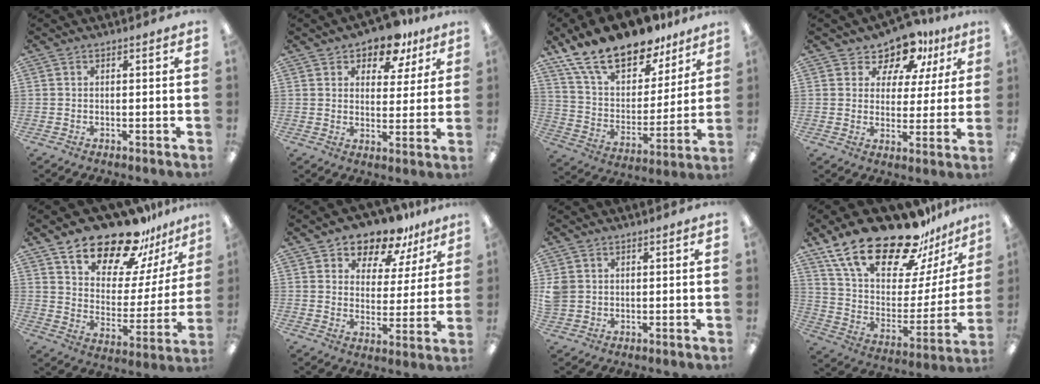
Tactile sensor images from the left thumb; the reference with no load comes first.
{"total": 9.6, "force": [7.3, 4.9, 3.8], "torque": [-0.055, -0.040, 0.131]}
{"total": 19.8, "force": [15.3, 8.8, 8.8], "torque": [-0.166, -0.098, 0.277]}
{"total": 10.2, "force": [7.9, 5.5, 3.3], "torque": [-0.061, -0.052, 0.145]}
{"total": 19.8, "force": [16.4, 7.7, 8.0], "torque": [-0.139, -0.125, 0.288]}
{"total": 11.6, "force": [10.2, 5.0, 2.5], "torque": [-0.044, -0.086, 0.188]}
{"total": 3.9, "force": [0.7, 3.7, 1.0], "torque": [-0.016, 0.005, 0.014]}
{"total": 26.7, "force": [20.1, 10.1, 14.4], "torque": [-0.247, -0.132, 0.355]}